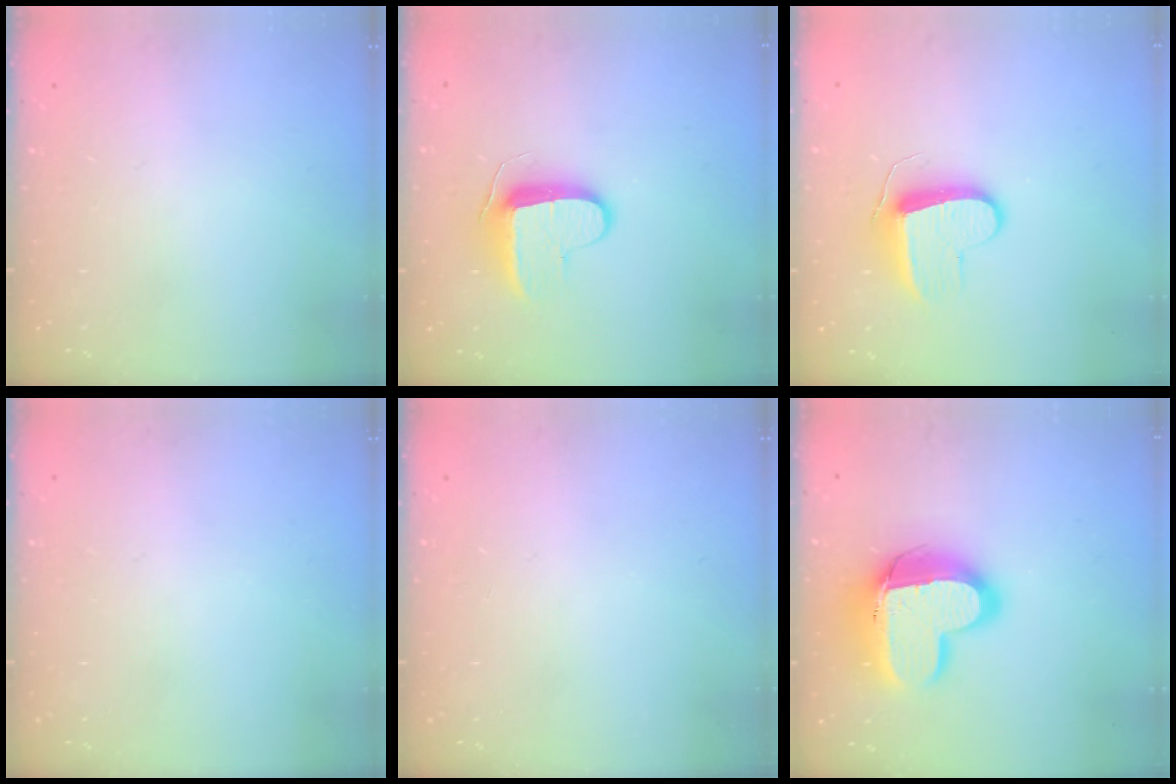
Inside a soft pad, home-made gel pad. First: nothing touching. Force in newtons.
{"total": 9.2, "press": 9.2, "slide": 0.9}
{"total": 9.6, "press": 9.6, "slide": 0.2}
{"total": 0.0}
{"total": 0.0}
{"total": 17.0, "press": 17.0, "slide": 1.2}